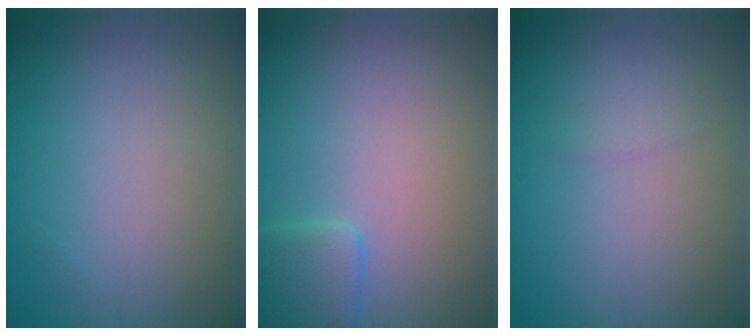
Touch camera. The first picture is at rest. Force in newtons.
{"total": 2.4, "press": 2.4, "slide": 0.3}
{"total": 0.8, "press": 0.8, "slide": 0.1}